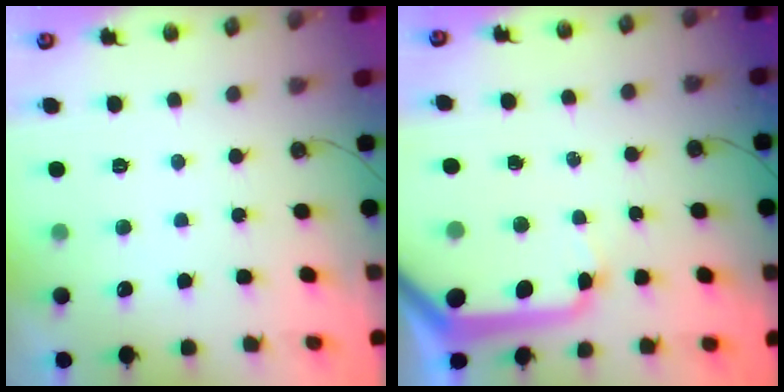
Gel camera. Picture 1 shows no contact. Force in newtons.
{"total": 14.9, "press": 14.8, "slide": 2.1}